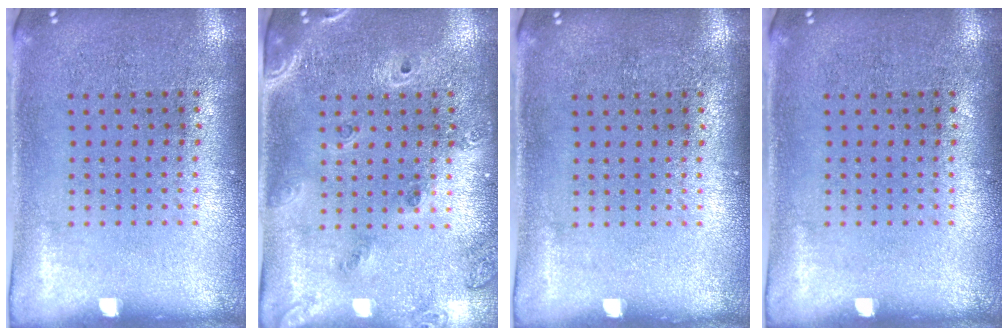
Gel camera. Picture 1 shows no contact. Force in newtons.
{"total": 1.7, "press": 1.5, "slide": 0.7}
{"total": 0.0}
{"total": 0.0}